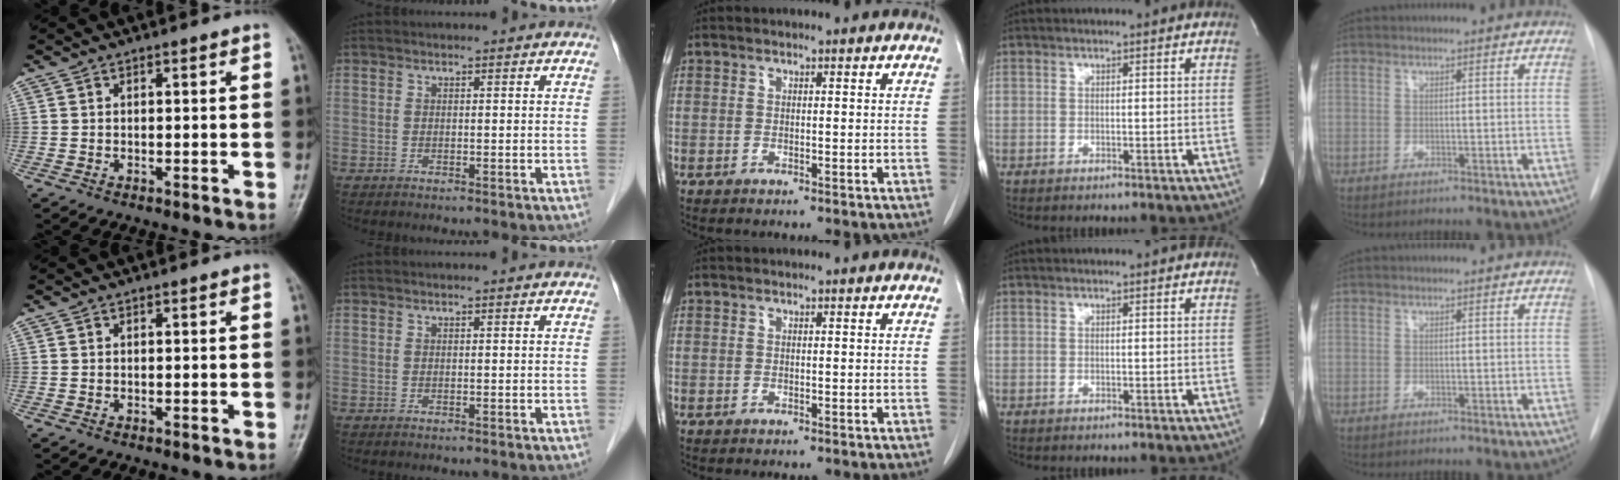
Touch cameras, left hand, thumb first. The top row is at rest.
{}